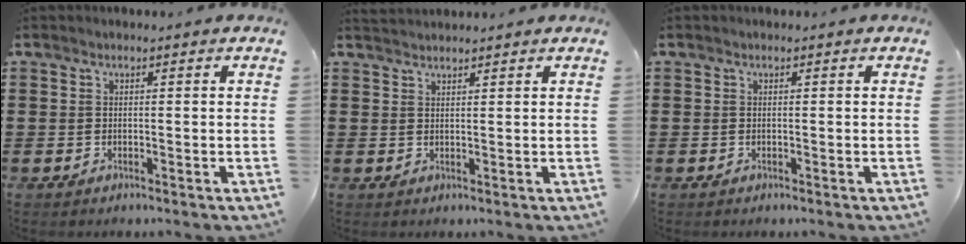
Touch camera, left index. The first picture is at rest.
{"total": 1.5, "force": [1.5, 0.2, 0.0], "torque": [-0.002, 0.002, 0.030]}
{"total": 0.0}